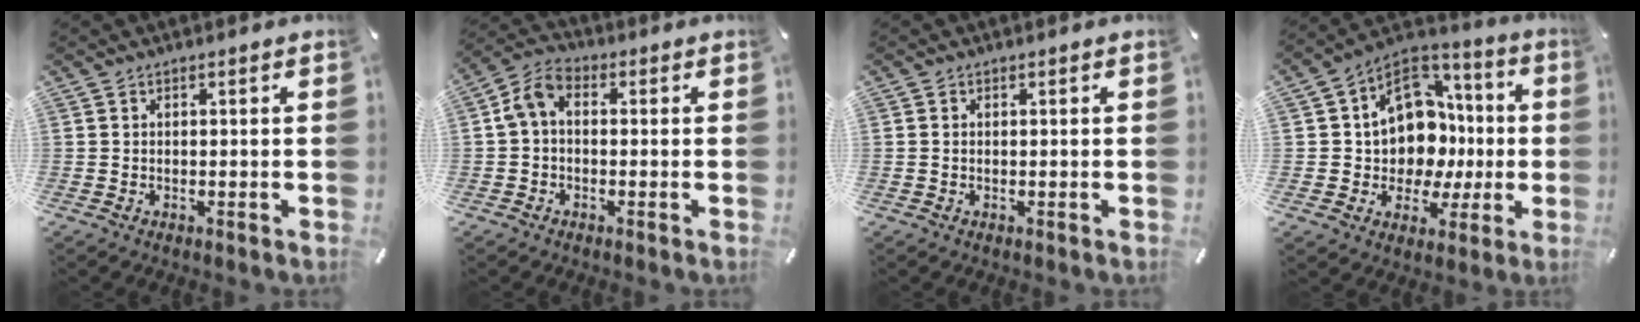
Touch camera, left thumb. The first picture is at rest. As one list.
[{"total": 5.9, "force": [-0.1, 4.1, 4.1], "torque": [-0.098, 0.006, -0.005]}, {"total": 0.7, "force": [0.0, 0.5, 0.4], "torque": [-0.009, 0.003, -0.001]}, {"total": 14.0, "force": [1.7, 12.4, 6.3], "torque": [-0.101, -0.037, 0.039]}]